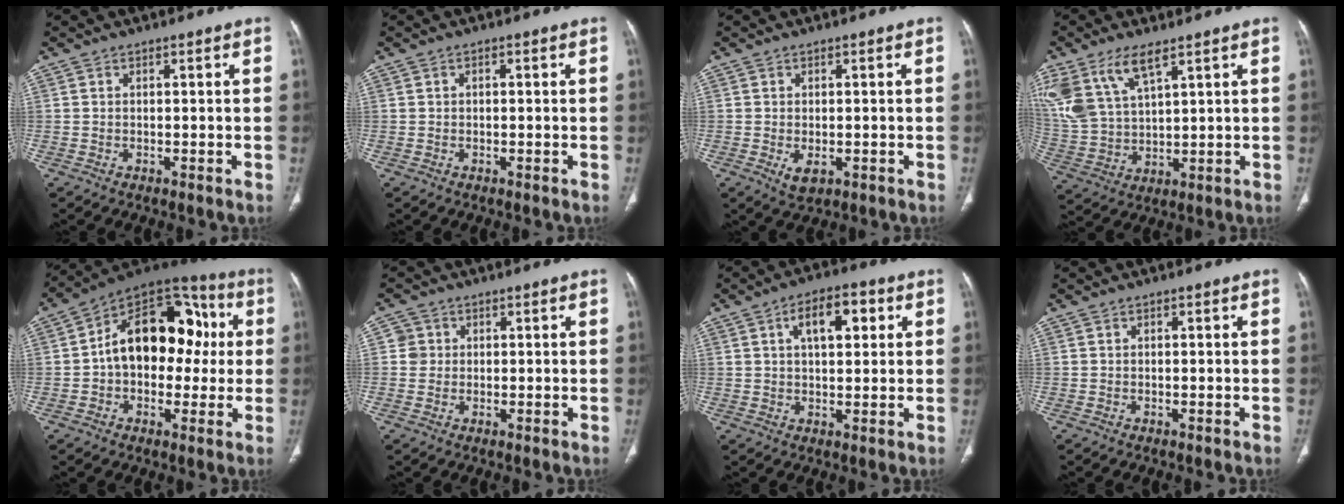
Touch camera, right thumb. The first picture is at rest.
{"total": 0.0}
{"total": 3.1, "force": [-0.9, 1.7, 2.4], "torque": [-0.039, -0.004, -0.006]}
{"total": 13.0, "force": [7.4, 5.8, 8.9], "torque": [-0.189, -0.015, 0.161]}
{"total": 20.1, "force": [1.6, 13.3, 15.1], "torque": [-0.183, 0.048, 0.017]}
{"total": 2.7, "force": [0.4, 2.7, 0.1], "torque": [0.018, 0.005, 0.004]}
{"total": 8.9, "force": [2.9, 4.5, 7.1], "torque": [-0.089, 0.009, 0.042]}
{"total": 0.0}